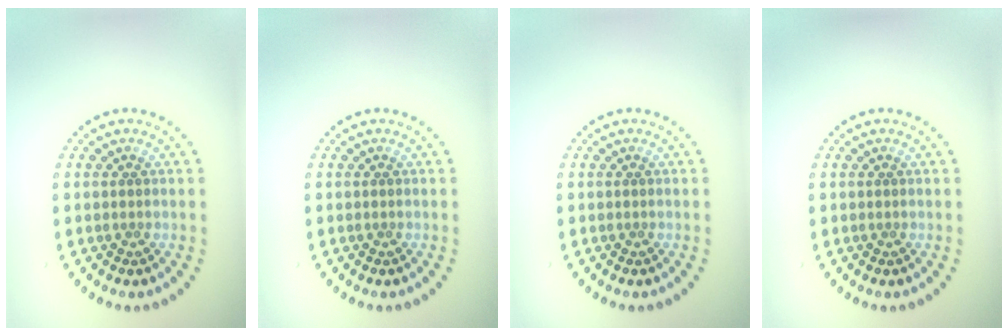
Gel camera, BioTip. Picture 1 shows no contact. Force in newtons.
{"total": 0.0}
{"total": 0.0}
{"total": 0.0}